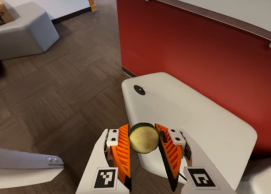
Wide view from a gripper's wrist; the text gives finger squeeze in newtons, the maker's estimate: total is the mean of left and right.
{"total": 11.4, "left": 11.6, "right": 11.2}